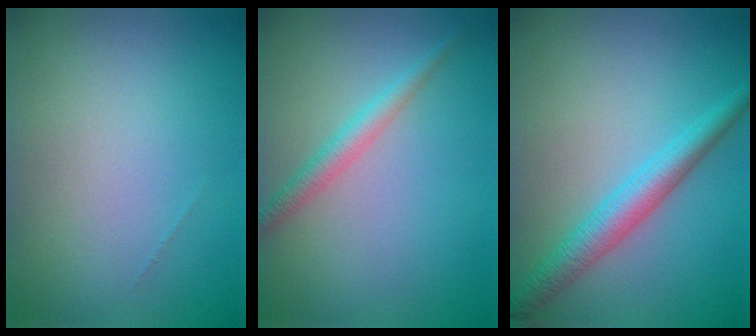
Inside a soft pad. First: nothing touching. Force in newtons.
{"total": 2.0, "press": 2.0, "slide": 0.0}
{"total": 3.7, "press": 3.7, "slide": 0.1}